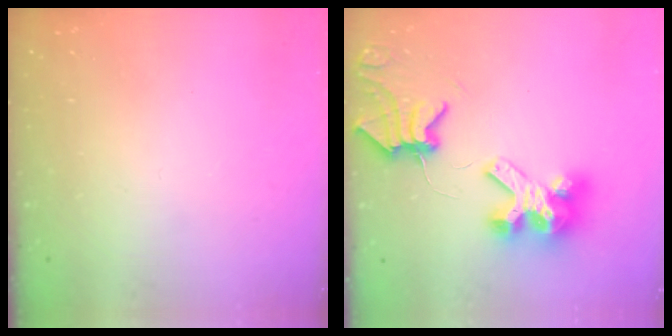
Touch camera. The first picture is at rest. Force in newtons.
{"total": 8.9, "press": 8.8, "slide": 1.1}